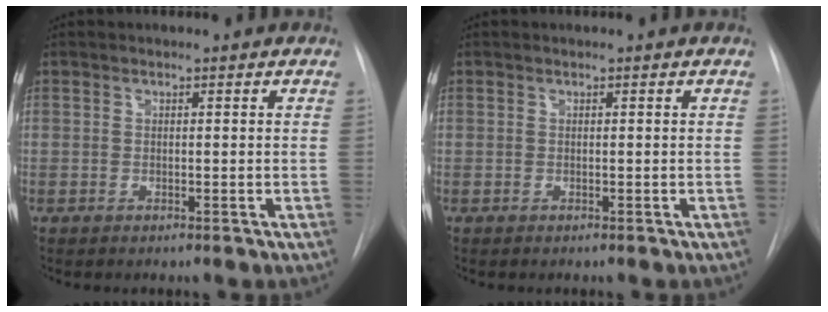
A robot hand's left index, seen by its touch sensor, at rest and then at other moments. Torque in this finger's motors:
{"motor_torque": [-0.06, 0.06, 0.00, 0.00]}